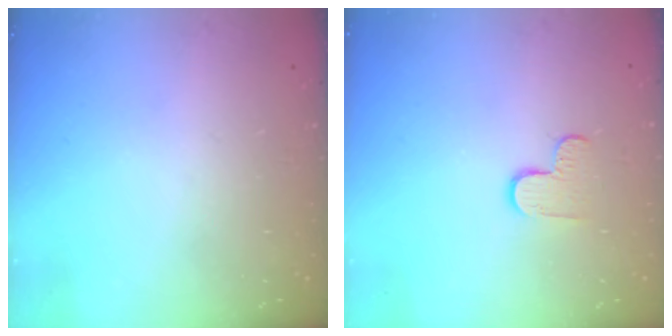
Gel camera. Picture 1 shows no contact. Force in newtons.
{"total": 4.5, "press": 4.5, "slide": 0.4}